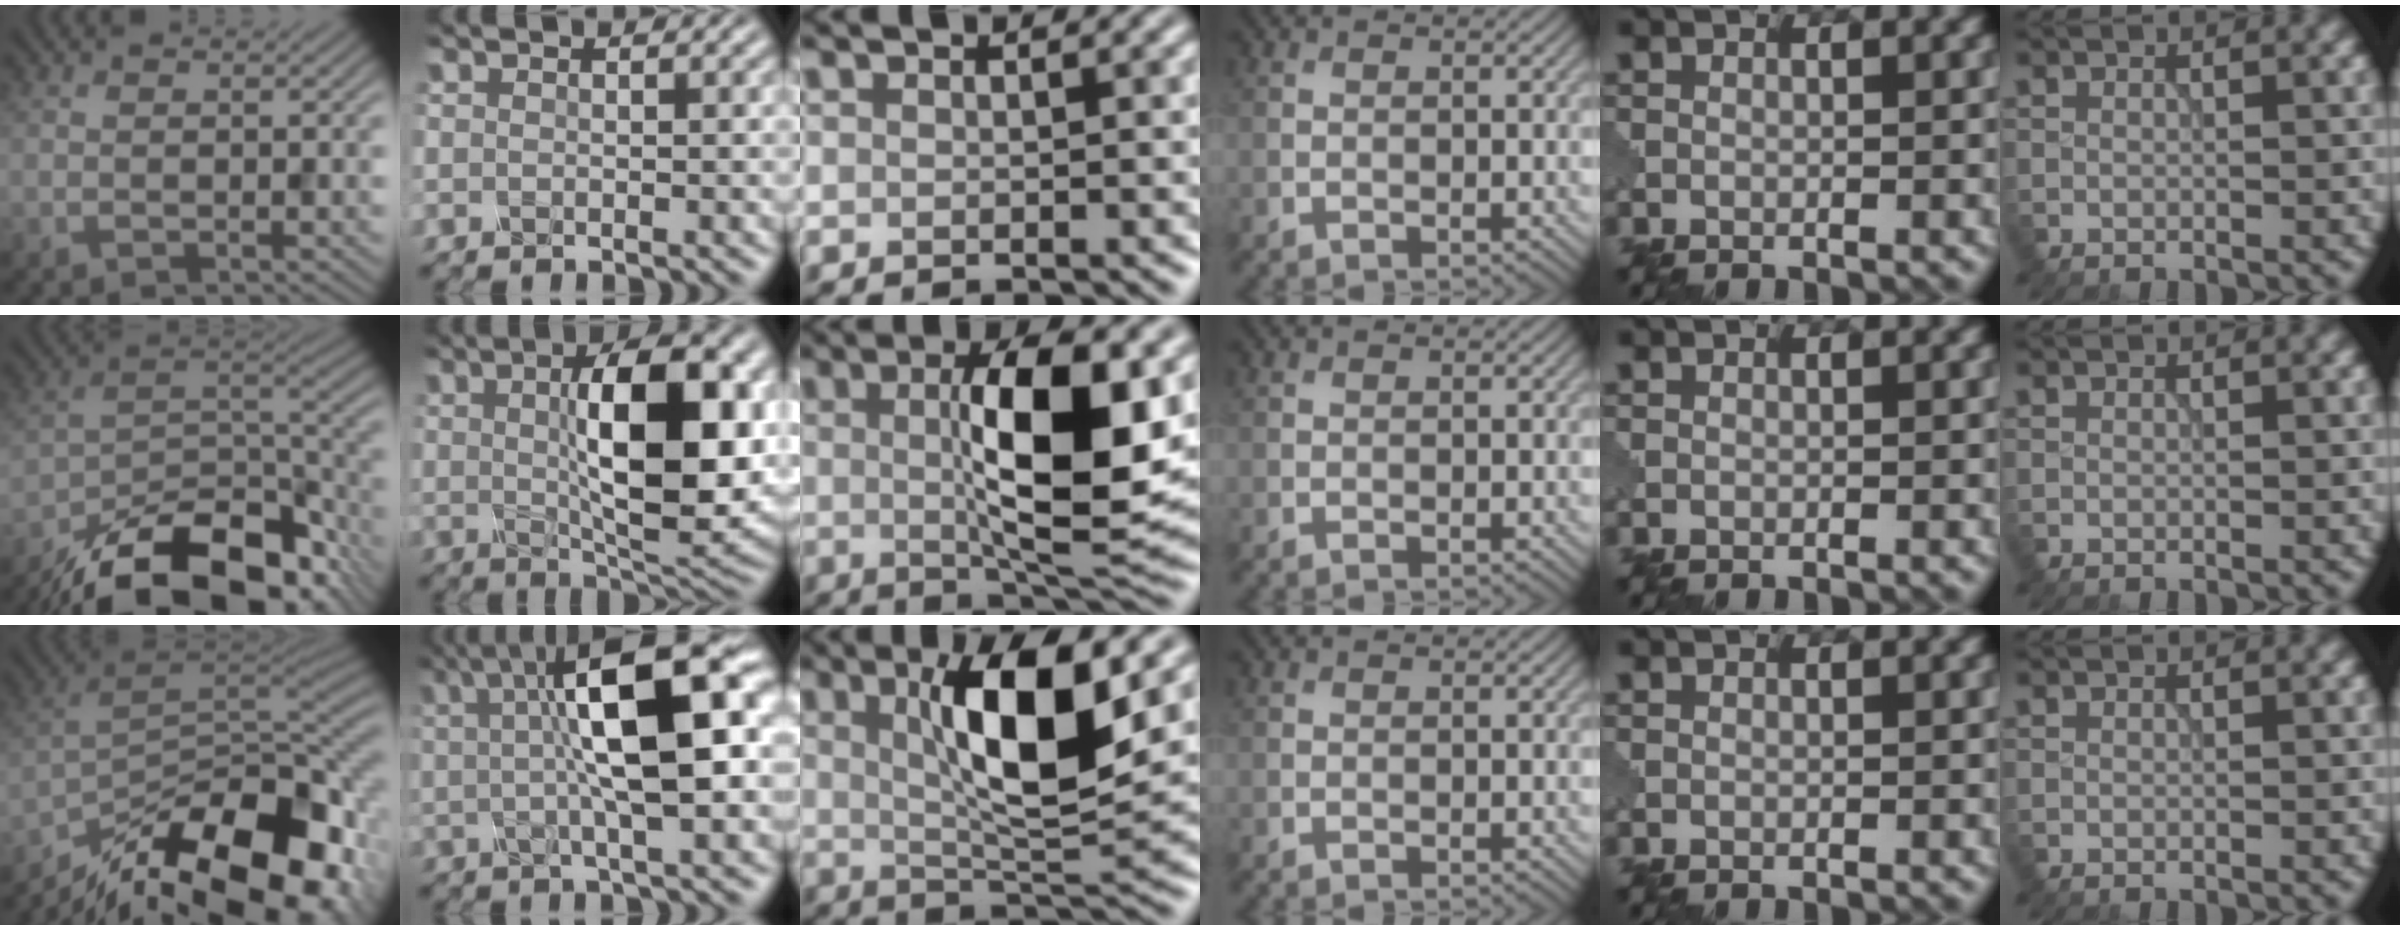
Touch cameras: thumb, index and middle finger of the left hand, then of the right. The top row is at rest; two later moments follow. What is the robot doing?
{"motion": "disassemble", "object": "glue stick"}